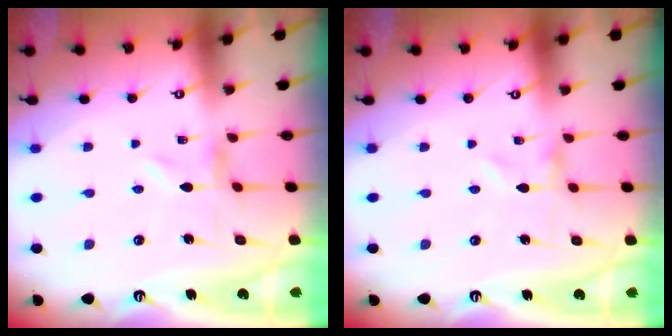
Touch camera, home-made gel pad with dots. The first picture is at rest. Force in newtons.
{"total": 0.0}